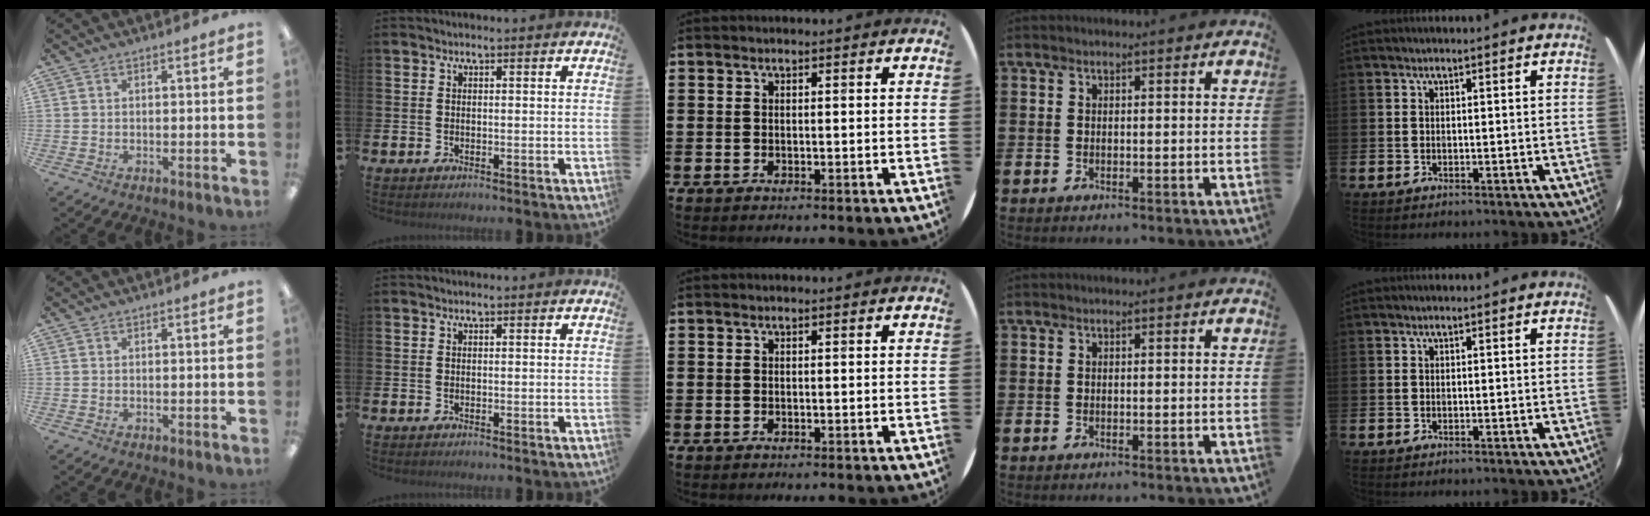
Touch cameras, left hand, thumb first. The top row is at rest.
{}